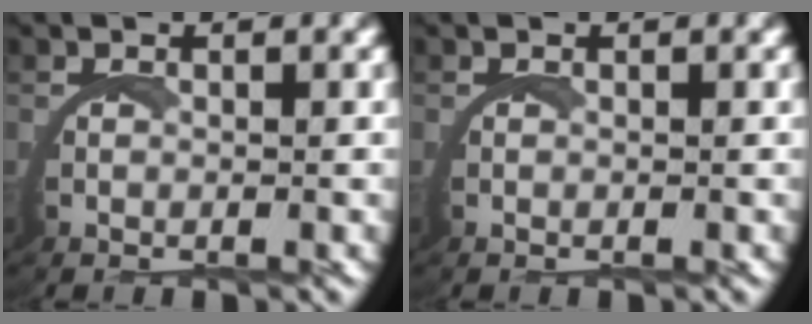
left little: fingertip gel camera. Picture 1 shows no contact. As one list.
[{"total": 0.0}]